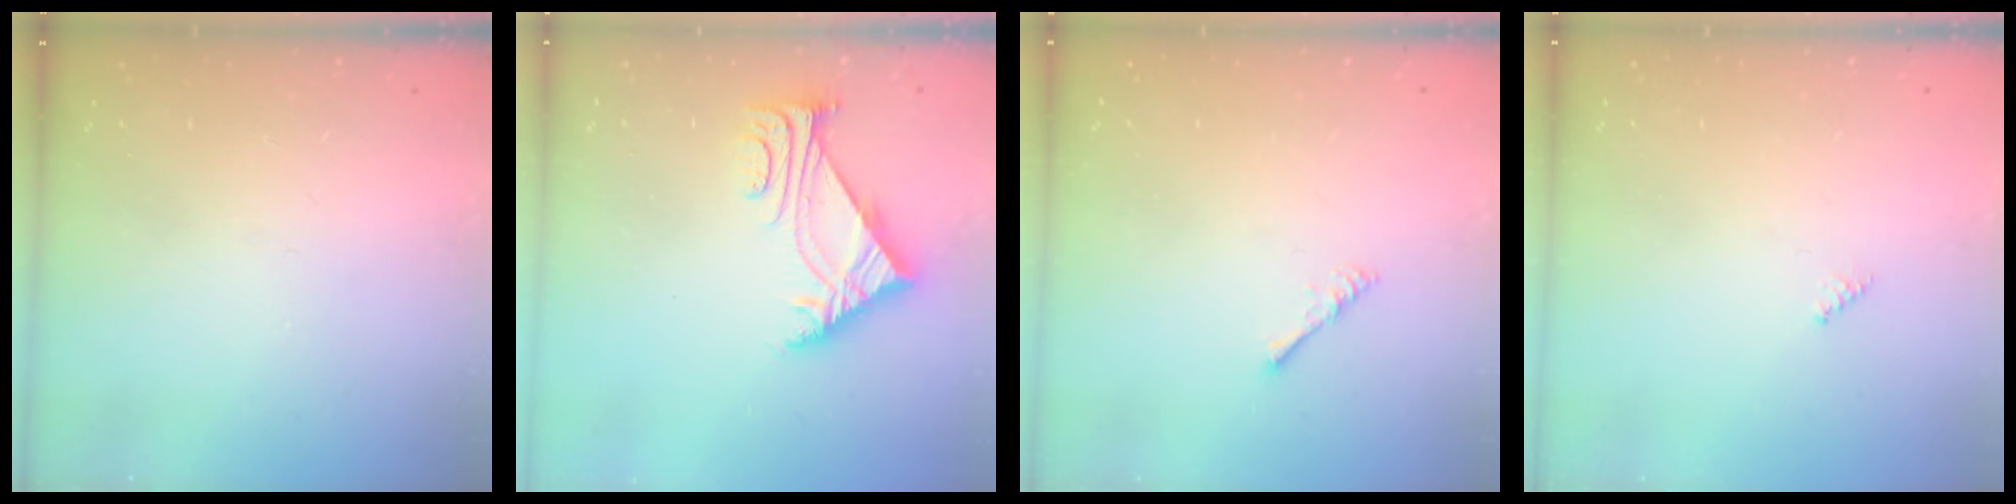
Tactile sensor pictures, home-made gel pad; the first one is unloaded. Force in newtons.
{"total": 5.8, "press": 5.8, "slide": 1.0}
{"total": 1.7, "press": 1.6, "slide": 0.4}
{"total": 2.0, "press": 2.0, "slide": 0.2}